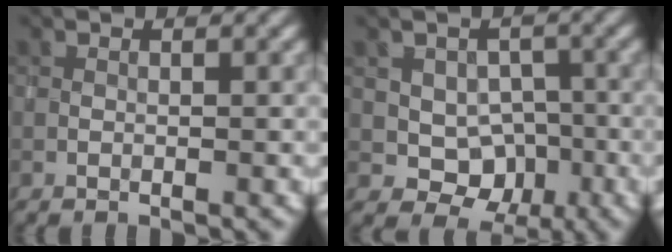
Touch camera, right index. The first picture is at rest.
{"total": 4.4, "force": [-0.4, 3.8, 2.1], "torque": [-0.013, 0.001, -0.009]}